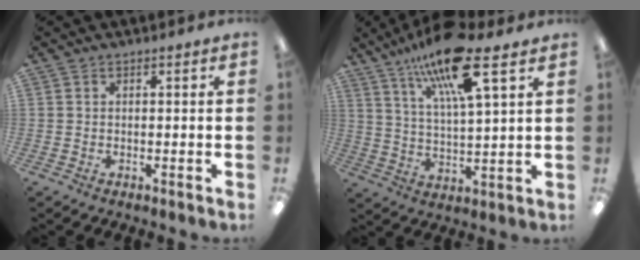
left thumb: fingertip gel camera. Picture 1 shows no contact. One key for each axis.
{"total": 16.8, "fx": 11.2, "fy": 4.0, "fz": 11.9, "tx": -0.214, "ty": -0.045, "tz": 0.183}